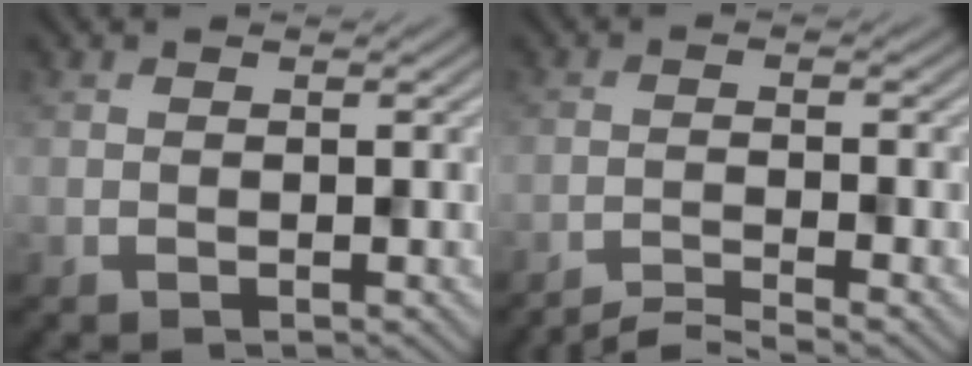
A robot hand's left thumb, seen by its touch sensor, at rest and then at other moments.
{"total": 3.9, "force": [-3.3, 0.2, 2.0], "torque": [-0.024, 0.005, -0.072]}